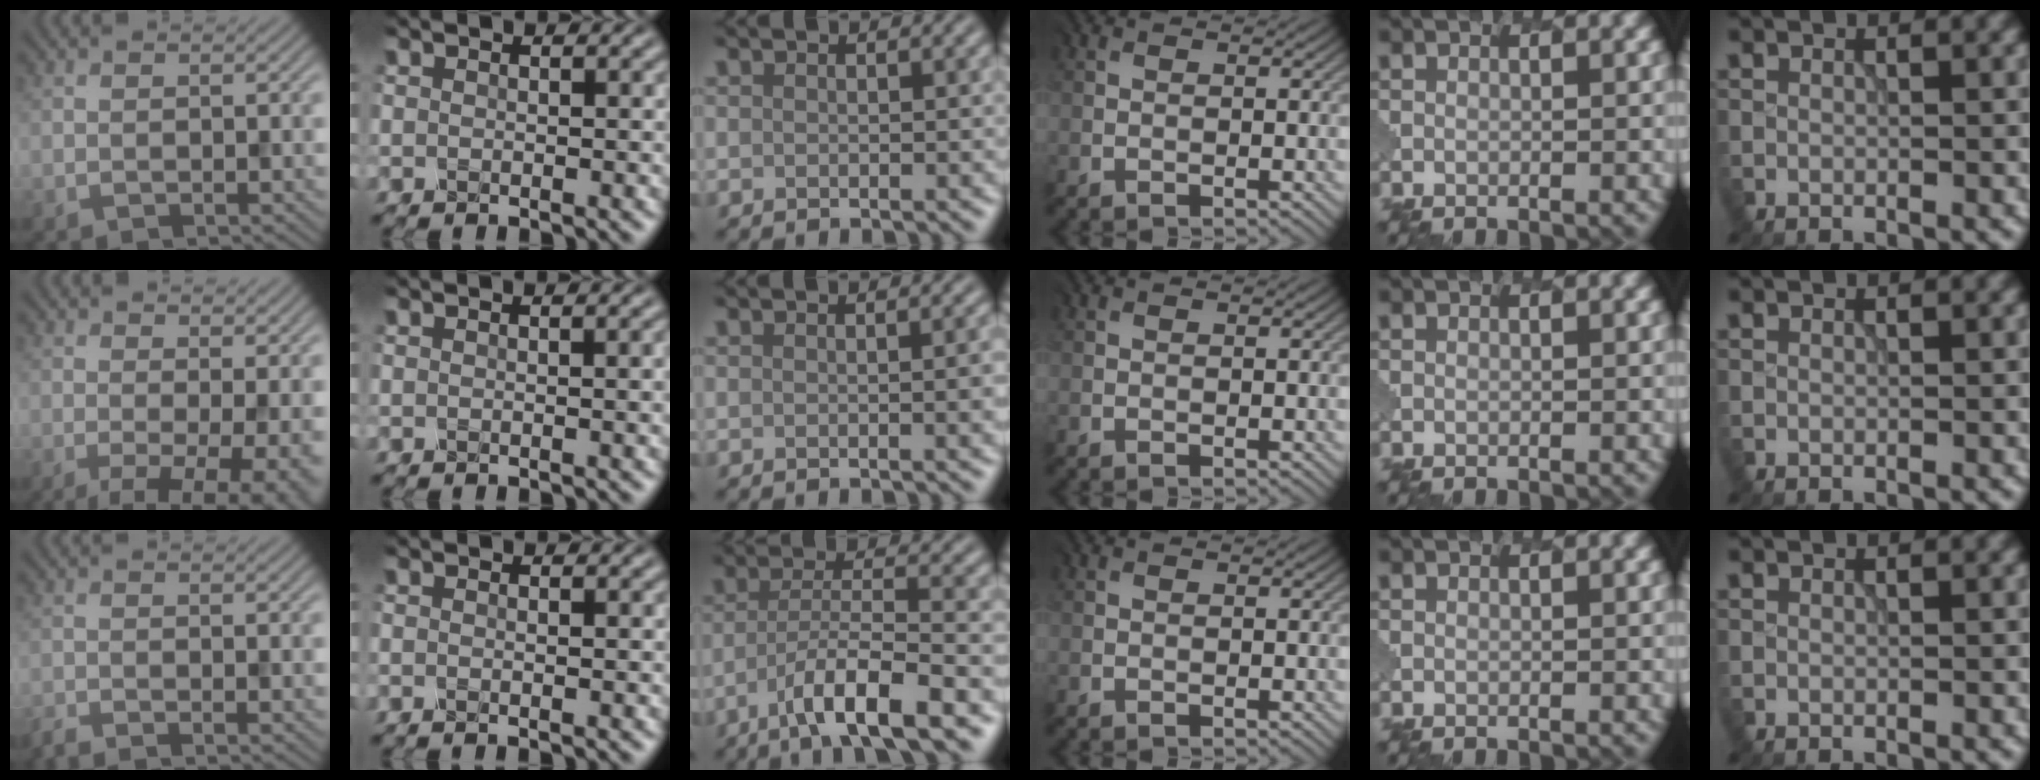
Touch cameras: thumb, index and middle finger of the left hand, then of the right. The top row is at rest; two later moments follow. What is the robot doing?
{"motion": "dispense", "object": "oil cruet"}